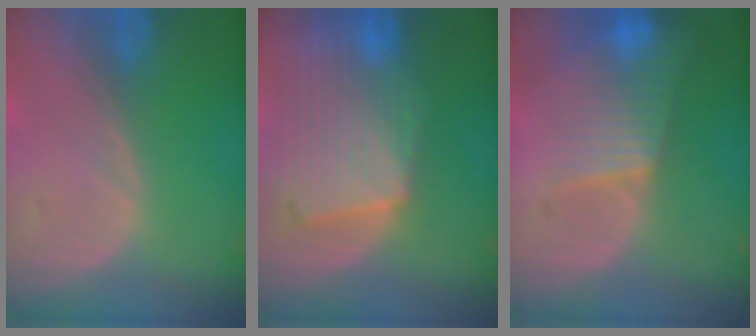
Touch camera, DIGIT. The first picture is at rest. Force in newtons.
{"total": 10.7, "press": 9.3, "slide": 5.3}
{"total": 7.3, "press": 7.0, "slide": 2.2}